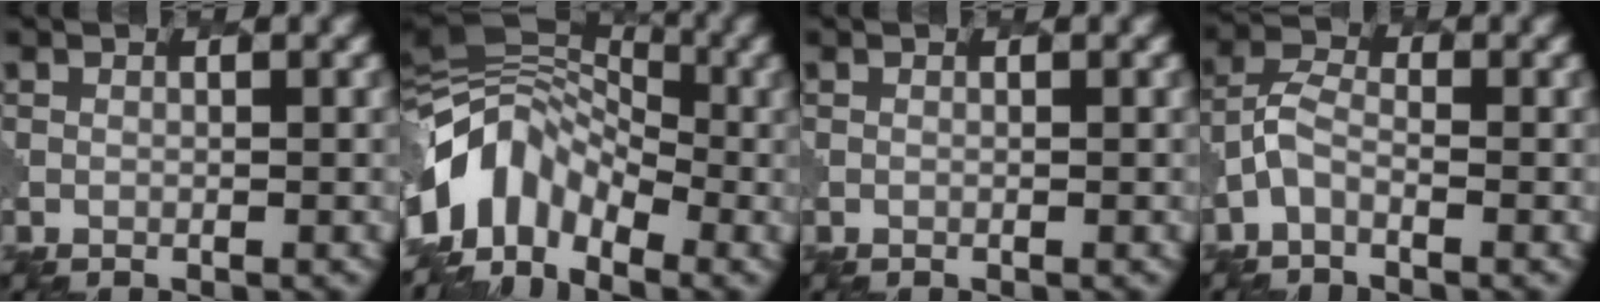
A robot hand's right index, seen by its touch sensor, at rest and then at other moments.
{"total": 9.0, "force": [-3.6, 5.8, 5.8], "torque": [-0.095, 0.010, -0.079]}
{"total": 0.0}
{"total": 2.0, "force": [-1.1, 1.0, 1.3], "torque": [-0.031, 0.008, -0.032]}